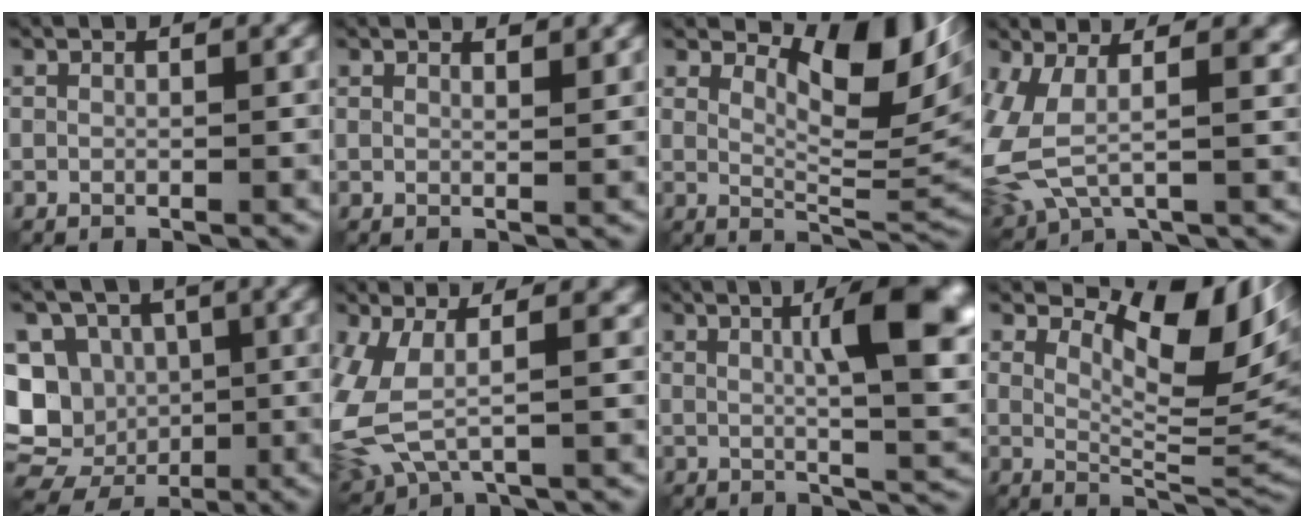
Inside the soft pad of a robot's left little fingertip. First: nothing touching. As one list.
[{"total": 1.4, "force": [1.3, 0.2, 0.5], "torque": [-0.011, 0.000, 0.019]}, {"total": 8.4, "force": [3.4, 3.4, 6.8], "torque": [-0.098, -0.006, 0.056]}, {"total": 9.0, "force": [0.2, 4.7, 7.7], "torque": [-0.204, -0.017, 0.008]}, {"total": 12.6, "force": [-1.6, 11.1, 5.8], "torque": [-0.117, 0.003, -0.051]}, {"total": 7.6, "force": [-0.3, 3.8, 6.6], "torque": [-0.180, -0.013, -0.004]}, {"total": 10.2, "force": [2.5, 2.4, 9.5], "torque": [-0.114, 0.012, 0.038]}, {"total": 9.5, "force": [4.2, 3.6, 7.7], "torque": [-0.116, -0.005, 0.072]}]